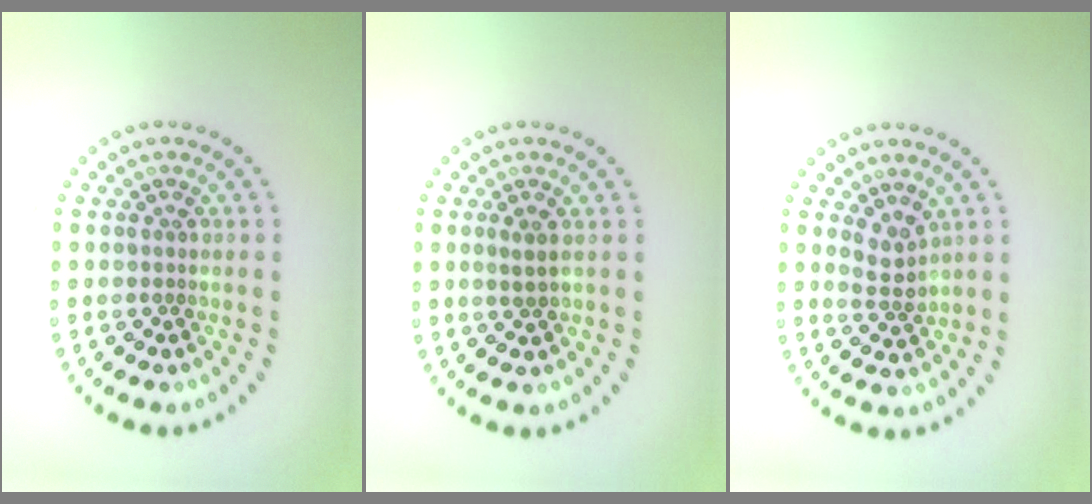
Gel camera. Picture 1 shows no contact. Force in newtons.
{"total": 0.7, "press": 0.4, "slide": 0.5}
{"total": 1.9, "press": 1.5, "slide": 1.1}